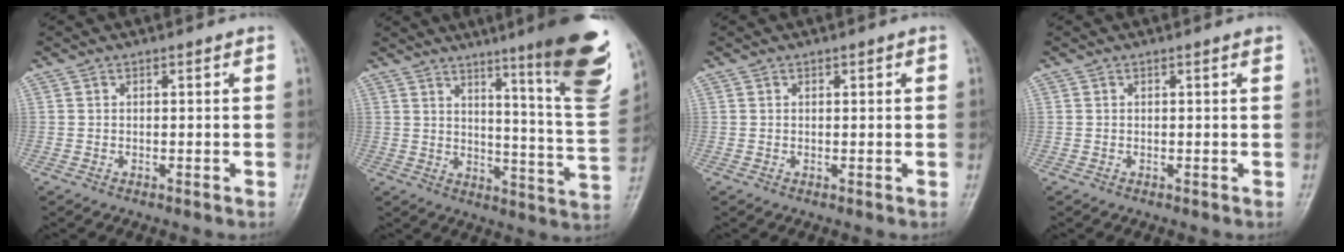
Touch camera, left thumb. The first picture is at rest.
{"total": 19.8, "force": [11.7, 1.7, 15.9], "torque": [-0.181, -0.072, 0.161]}
{"total": 0.9, "force": [0.5, 0.4, 0.7], "torque": [-0.004, 0.001, 0.006]}
{"total": 0.5, "force": [0.3, 0.1, 0.4], "torque": [-0.006, 0.000, 0.002]}